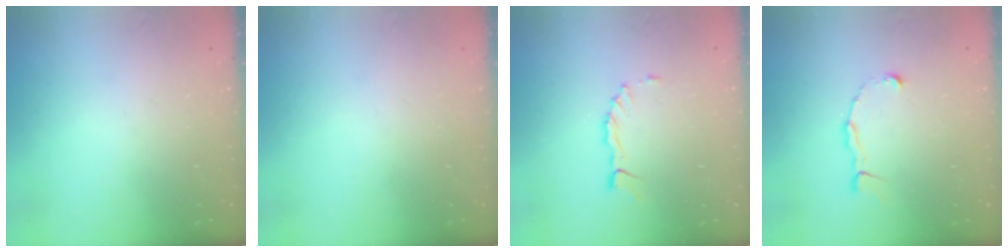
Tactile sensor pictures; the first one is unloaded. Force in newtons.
{"total": 0.0}
{"total": 1.5, "press": 1.5, "slide": 0.4}
{"total": 2.5, "press": 2.5, "slide": 0.2}